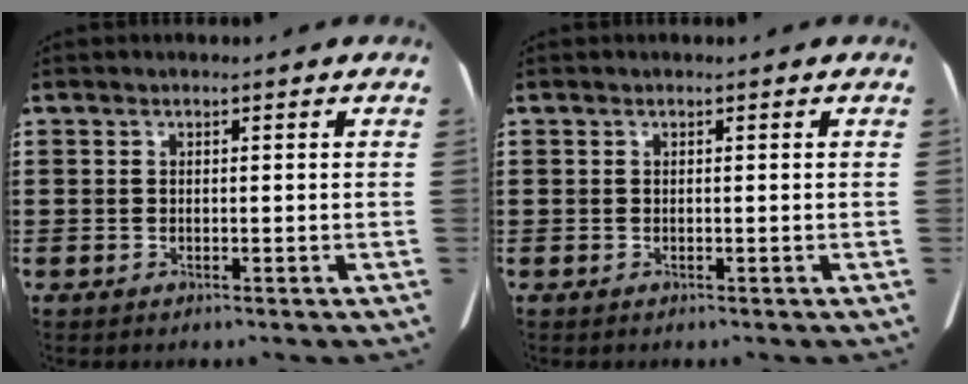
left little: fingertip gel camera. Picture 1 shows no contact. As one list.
[{"total": 0.0}]